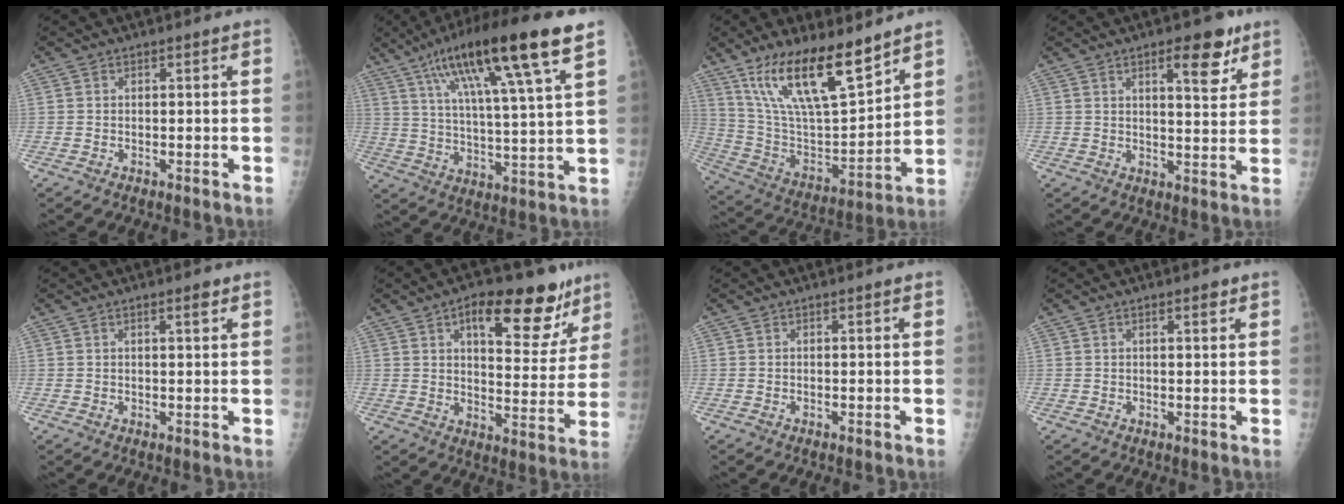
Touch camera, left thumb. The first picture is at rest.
{"total": 20.9, "force": [11.4, 2.6, 17.4], "torque": [-0.290, -0.018, 0.192]}
{"total": 20.4, "force": [13.8, 6.1, 13.8], "torque": [-0.220, -0.065, 0.262]}
{"total": 8.2, "force": [4.8, 2.8, 6.1], "torque": [-0.066, -0.026, 0.065]}
{"total": 1.8, "force": [1.0, 0.4, 1.4], "torque": [-0.019, -0.004, 0.015]}
{"total": 18.1, "force": [10.4, 7.9, 12.5], "torque": [-0.119, -0.037, 0.146]}
{"total": 0.0}
{"total": 1.6, "force": [0.9, 0.5, 1.2], "torque": [-0.013, -0.003, 0.012]}